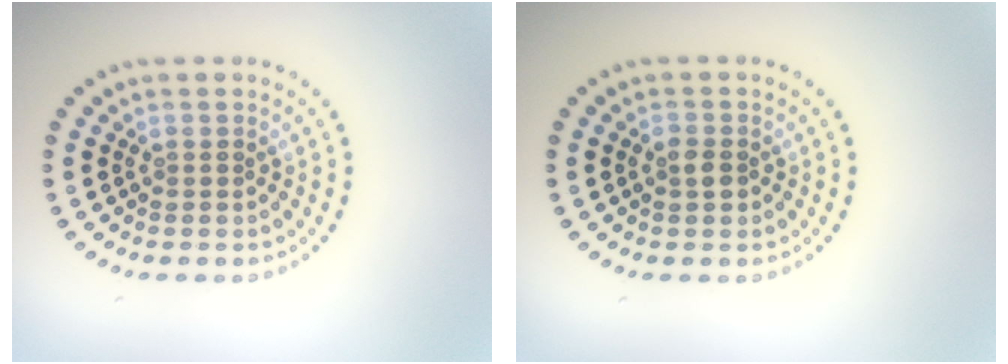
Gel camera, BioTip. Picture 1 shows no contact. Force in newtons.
{"total": 1.2, "press": 1.2, "slide": 0.2}